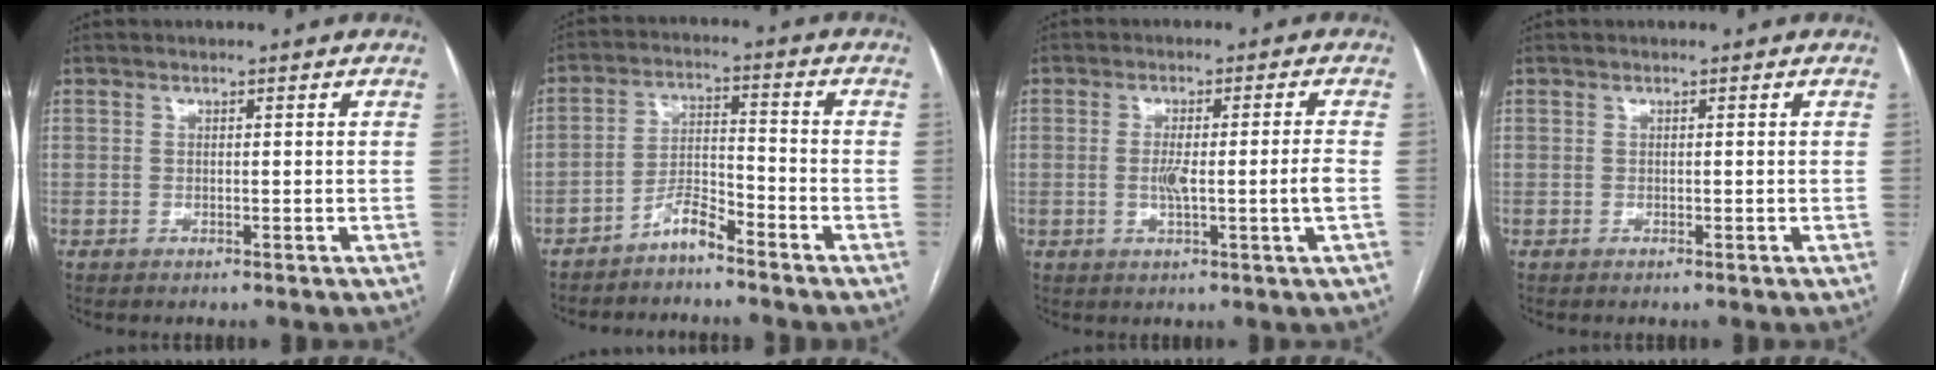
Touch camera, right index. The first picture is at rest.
{"total": 4.6, "force": [-3.9, 0.8, 2.3], "torque": [-0.042, 0.004, -0.076]}
{"total": 5.7, "force": [-1.0, -0.3, 5.7], "torque": [-0.109, 0.004, -0.012]}
{"total": 0.0}